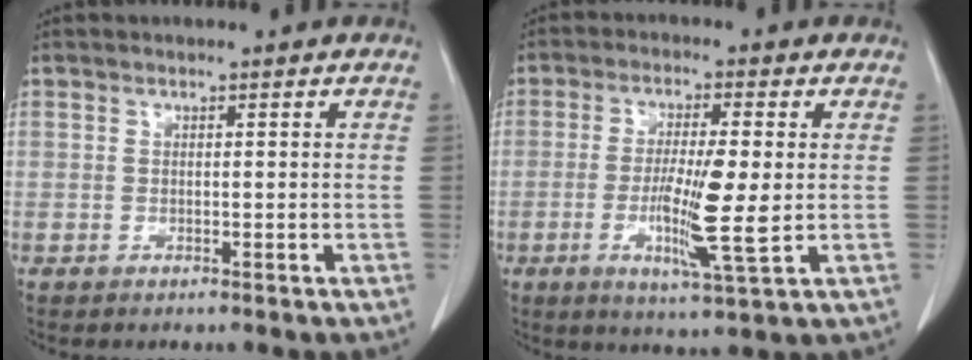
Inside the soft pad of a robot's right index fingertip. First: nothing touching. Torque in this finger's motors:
{"motor_torque": [0.40, -0.06, 0.29, 0.07]}